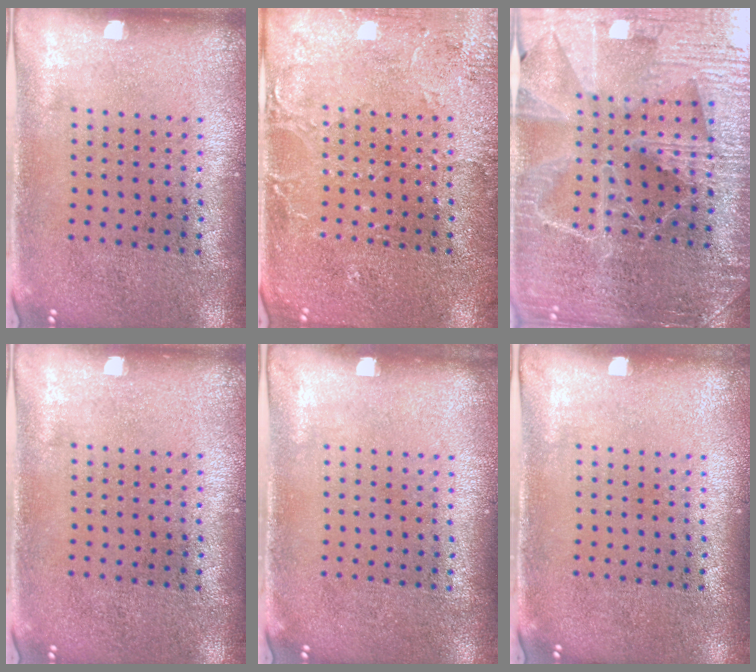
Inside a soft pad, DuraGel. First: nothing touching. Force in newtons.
{"total": 3.4, "press": 3.3, "slide": 0.4}
{"total": 4.3, "press": 4.1, "slide": 1.3}
{"total": 0.0}
{"total": 0.0}
{"total": 0.0}